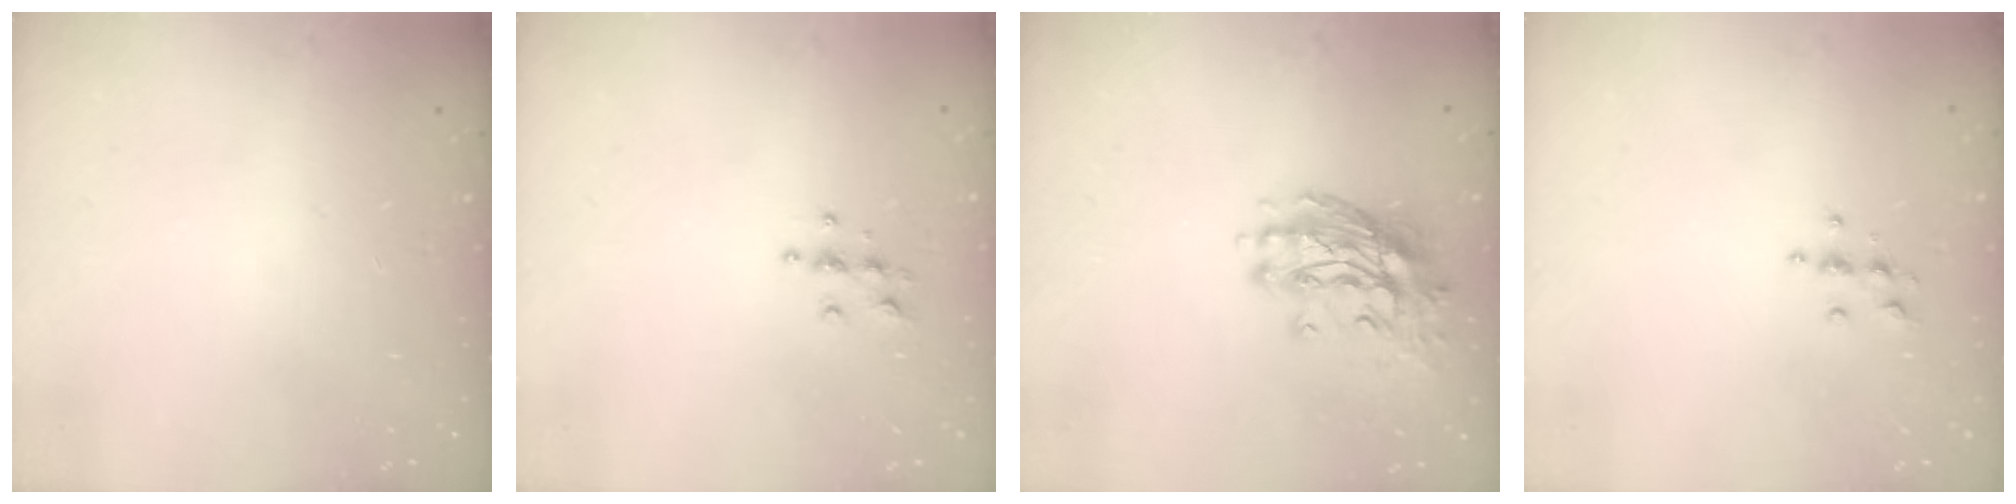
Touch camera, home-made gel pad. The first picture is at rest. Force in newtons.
{"total": 3.9, "press": 3.8, "slide": 0.4}
{"total": 11.8, "press": 11.7, "slide": 1.3}
{"total": 3.9, "press": 3.8, "slide": 0.4}